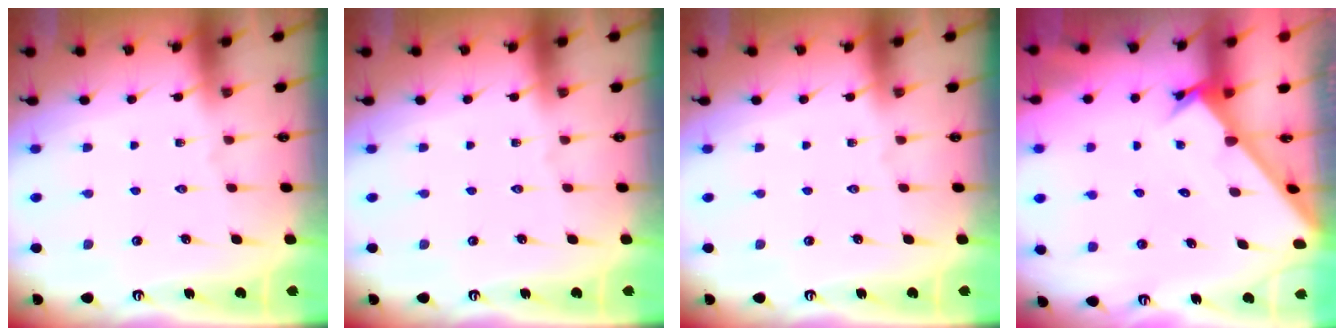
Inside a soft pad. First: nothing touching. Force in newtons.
{"total": 0.0}
{"total": 0.0}
{"total": 2.6, "press": 2.6, "slide": 0.3}